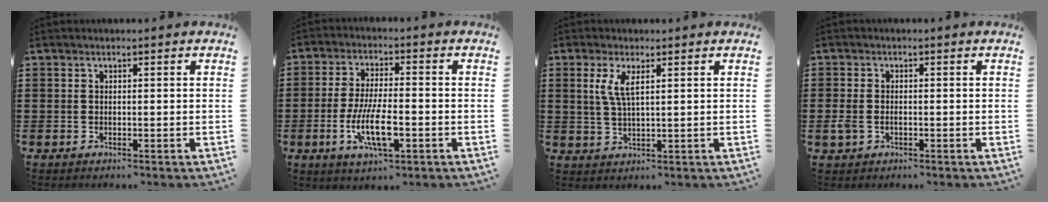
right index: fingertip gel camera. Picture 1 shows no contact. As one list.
[{"total": 8.8, "force": [-2.8, 2.9, 7.8], "torque": [-0.167, -0.013, -0.053]}, {"total": 4.1, "force": [1.5, 1.2, 3.6], "torque": [-0.077, 0.005, 0.025]}, {"total": 2.2, "force": [-0.7, 1.4, 1.5], "torque": [-0.045, -0.005, -0.018]}]